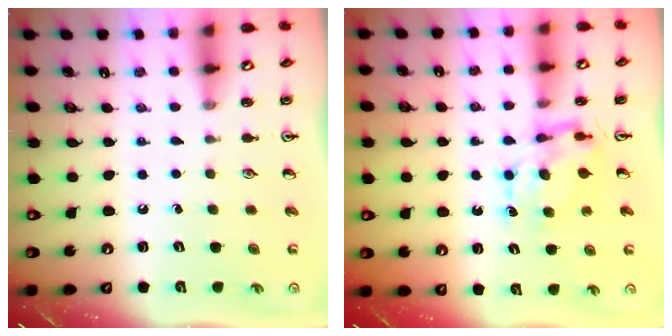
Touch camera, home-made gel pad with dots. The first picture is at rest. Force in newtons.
{"total": 6.9, "press": 6.9, "slide": 0.6}